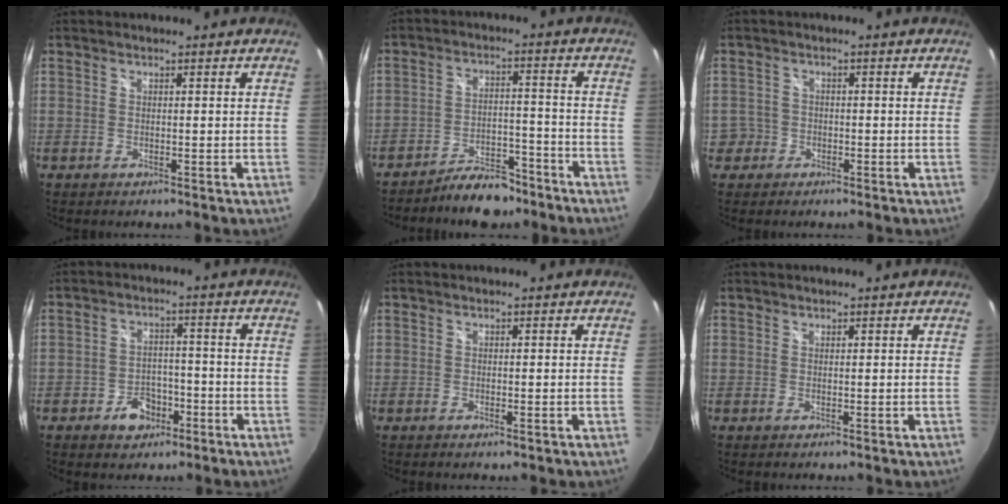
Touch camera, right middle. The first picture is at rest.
{"total": 8.4, "force": [-7.1, 3.2, 3.2], "torque": [-0.062, 0.018, -0.102]}
{"total": 3.6, "force": [-1.6, 3.2, 0.2], "torque": [-0.008, 0.014, -0.028]}
{"total": 5.9, "force": [-3.4, 4.3, 2.3], "torque": [-0.055, 0.013, -0.040]}
{"total": 0.6, "force": [-0.3, 0.1, 0.5], "torque": [-0.008, 0.000, -0.006]}
{"total": 0.0}